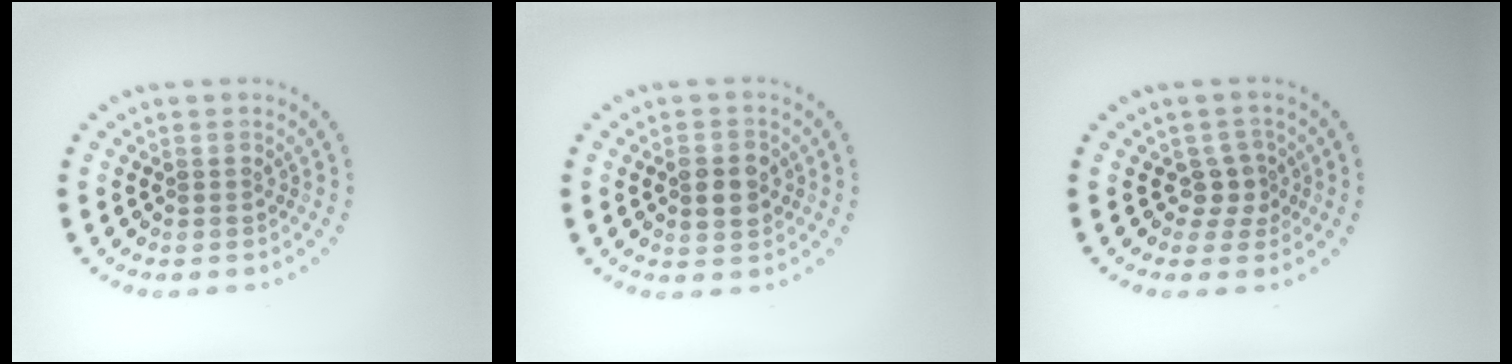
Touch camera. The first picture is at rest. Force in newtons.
{"total": 2.9, "press": 2.9, "slide": 0.2}
{"total": 1.9, "press": 1.2, "slide": 1.4}